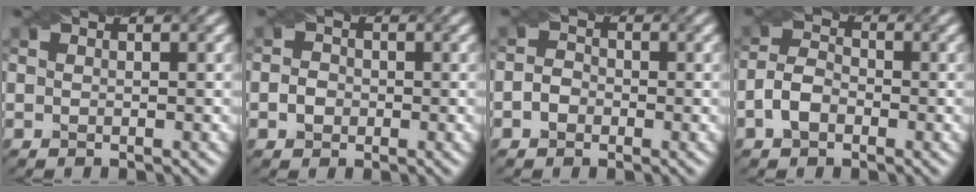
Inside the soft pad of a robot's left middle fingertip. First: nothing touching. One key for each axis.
{"total": 1.4, "fx": -0.6, "fy": 1.1, "fz": 0.5, "tx": -0.005, "ty": 0.003, "tz": -0.014}
{"total": 1.7, "fx": -0.9, "fy": 1.2, "fz": 0.7, "tx": -0.008, "ty": 0.004, "tz": -0.023}
{"total": 2.9, "fx": -1.5, "fy": 1.7, "fz": 1.8, "tx": -0.043, "ty": 0.007, "tz": -0.033}